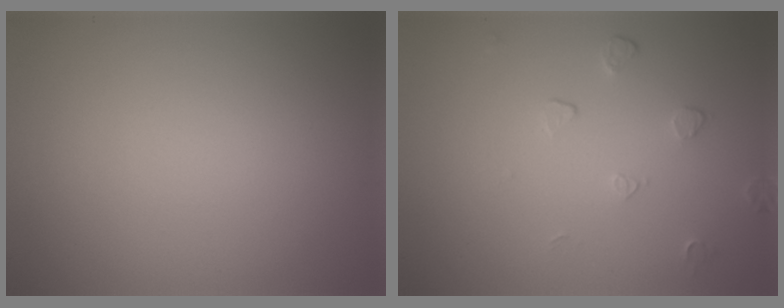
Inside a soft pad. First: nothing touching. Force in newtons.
{"total": 1.1, "press": 0.7, "slide": 0.9}